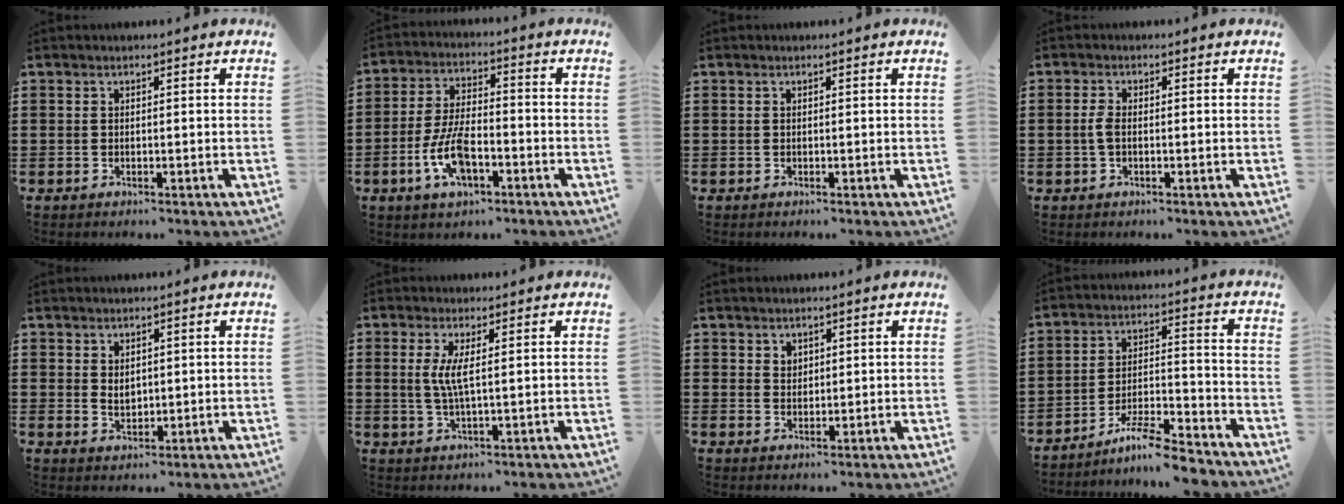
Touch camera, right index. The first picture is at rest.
{"total": 8.6, "force": [-3.4, 3.9, 6.9], "torque": [-0.154, -0.002, -0.065]}
{"total": 0.0}
{"total": 2.4, "force": [-0.3, 1.0, 2.1], "torque": [-0.056, -0.004, -0.011]}
{"total": 2.1, "force": [0.9, 1.4, 1.2], "torque": [-0.017, 0.003, 0.016]}
{"total": 3.8, "force": [0.6, 0.3, 3.8], "torque": [-0.081, -0.007, 0.006]}
{"total": 1.9, "force": [1.4, 1.2, 0.2], "torque": [0.001, 0.002, 0.025]}
{"total": 7.8, "force": [-6.9, 0.5, 3.6], "torque": [-0.067, 0.006, -0.131]}